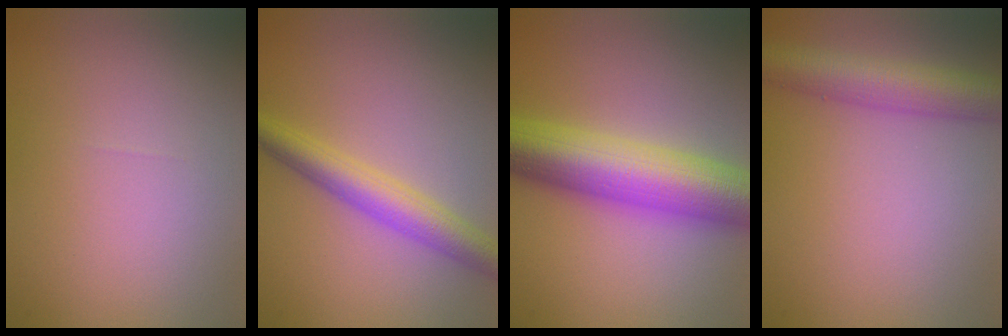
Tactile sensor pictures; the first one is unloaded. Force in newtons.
{"total": 4.0, "press": 4.0, "slide": 0.1}
{"total": 10.0, "press": 10.0, "slide": 0.1}
{"total": 5.3, "press": 5.3, "slide": 0.2}